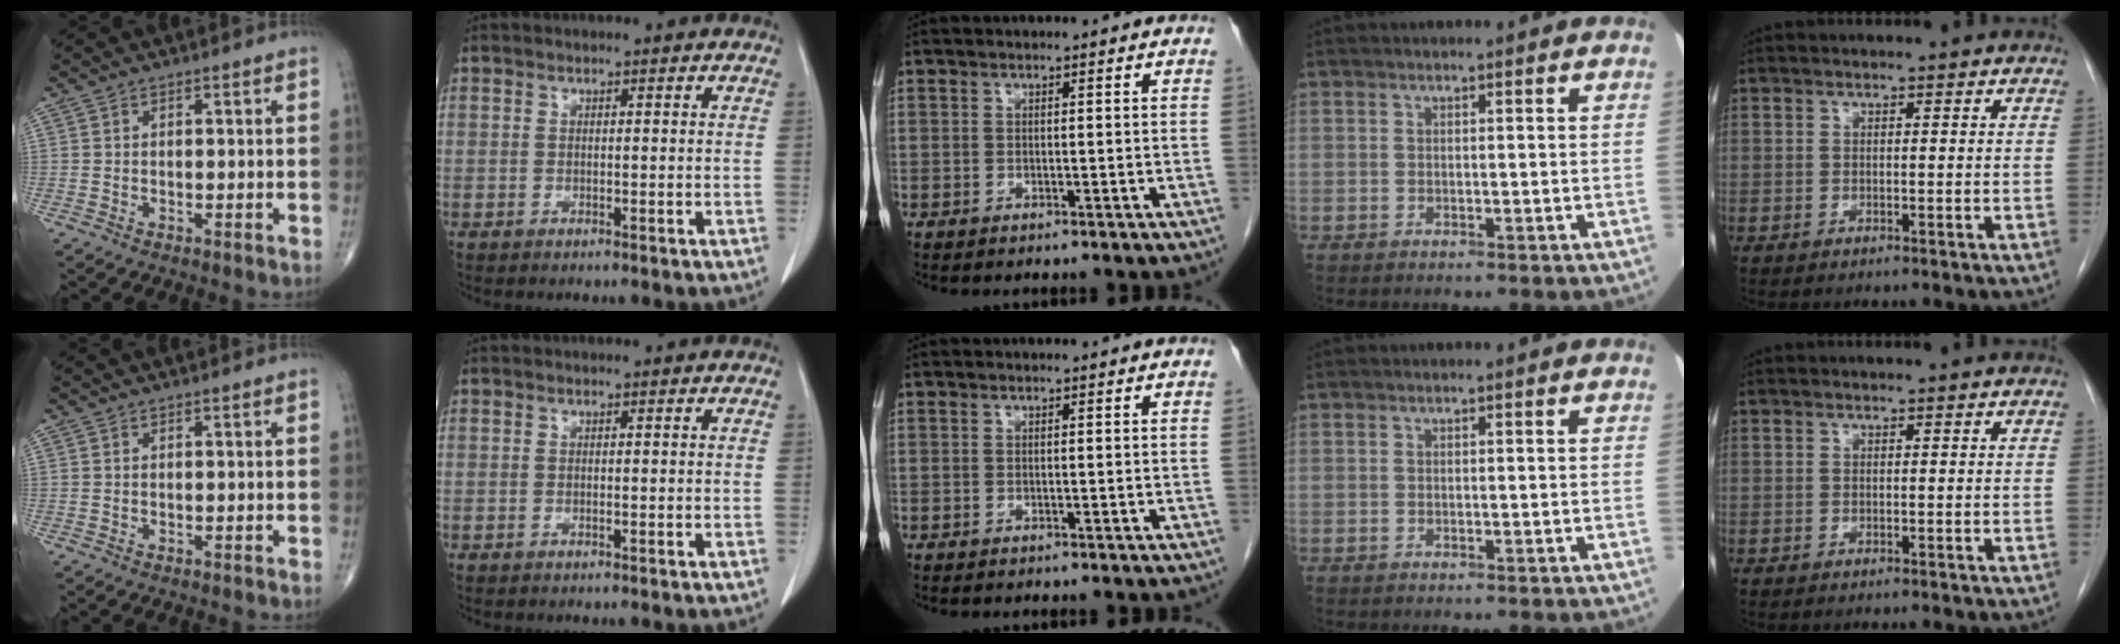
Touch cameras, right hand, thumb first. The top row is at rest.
{}